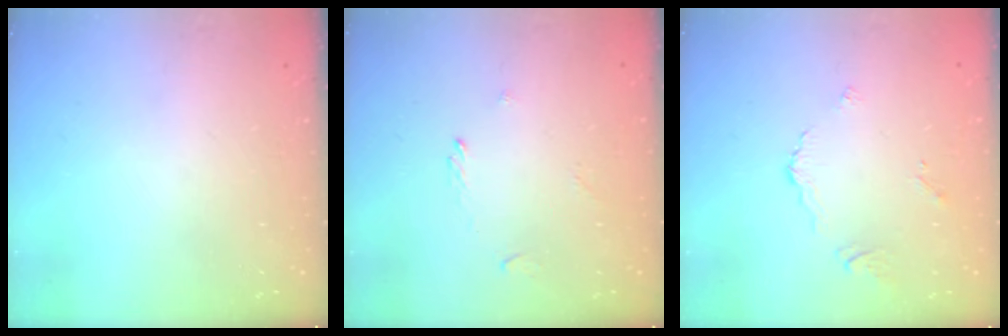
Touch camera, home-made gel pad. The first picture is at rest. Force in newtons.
{"total": 1.4, "press": 1.3, "slide": 0.4}
{"total": 3.7, "press": 3.7, "slide": 0.4}